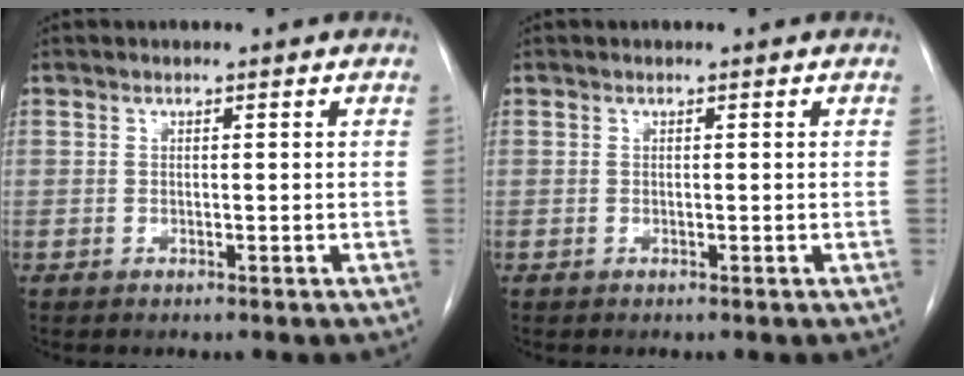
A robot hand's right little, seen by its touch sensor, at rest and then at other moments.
{"total": 0.0}